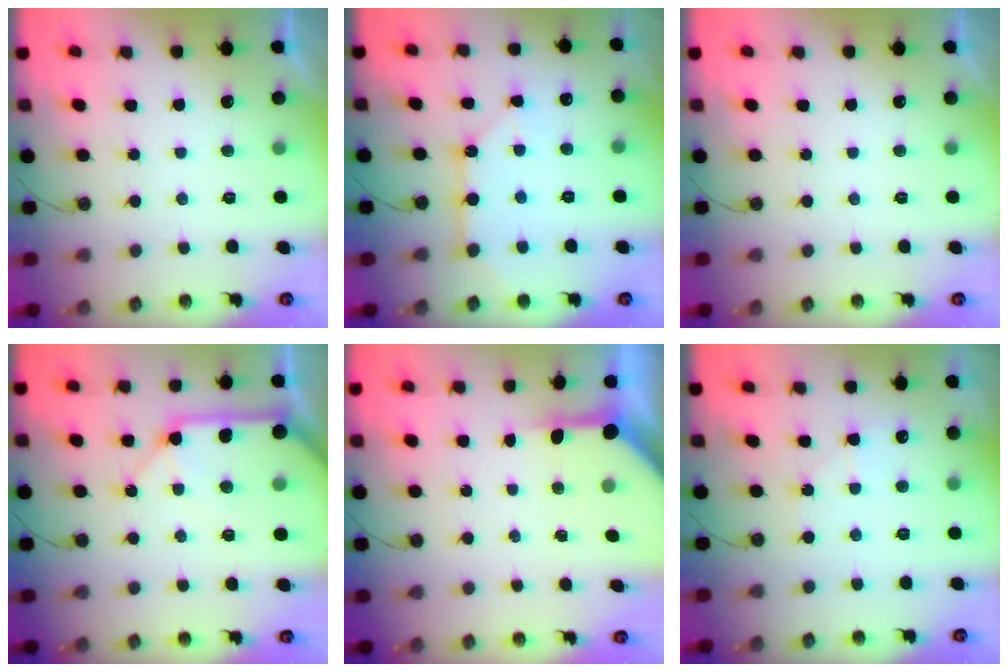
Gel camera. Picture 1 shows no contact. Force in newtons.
{"total": 8.8, "press": 8.8, "slide": 0.8}
{"total": 0.0}
{"total": 15.2, "press": 15.0, "slide": 2.2}
{"total": 6.1, "press": 6.1, "slide": 0.4}
{"total": 4.7, "press": 4.7, "slide": 0.6}